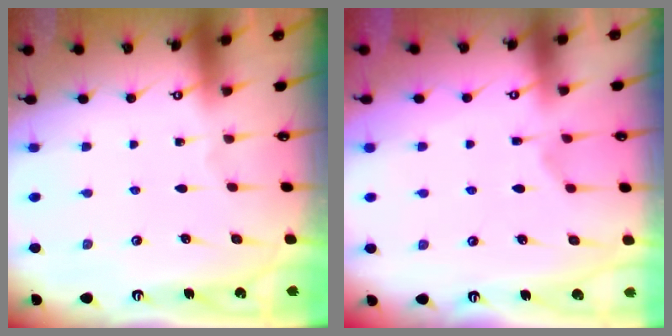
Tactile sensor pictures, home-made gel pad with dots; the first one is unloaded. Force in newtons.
{"total": 2.5, "press": 2.2, "slide": 1.2}